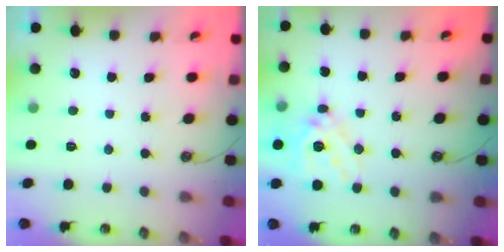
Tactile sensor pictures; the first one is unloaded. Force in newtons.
{"total": 16.5, "press": 16.2, "slide": 2.9}